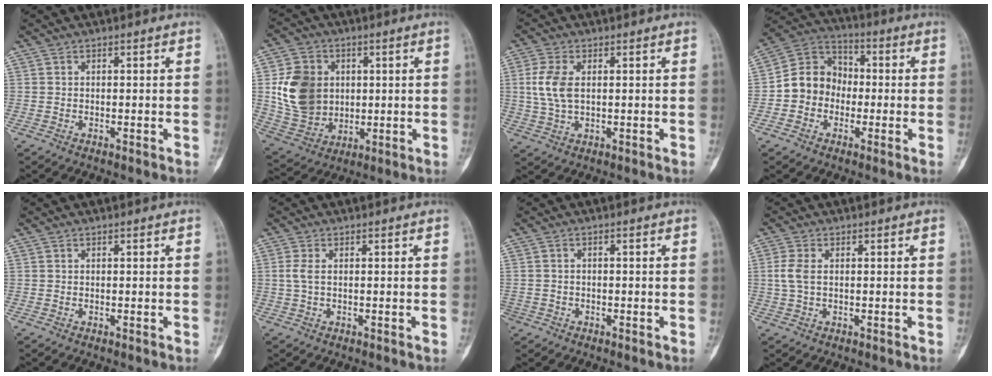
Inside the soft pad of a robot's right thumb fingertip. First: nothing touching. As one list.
[{"total": 14.7, "force": [1.9, 12.0, 8.3], "torque": [-0.128, -0.004, 0.049]}, {"total": 6.7, "force": [1.1, 3.7, 5.5], "torque": [-0.128, 0.002, 0.023]}, {"total": 10.8, "force": [-1.6, 9.4, 5.1], "torque": [-0.064, 0.041, -0.043]}, {"total": 0.0}, {"total": 2.0, "force": [0.2, 0.9, 1.8], "torque": [-0.053, 0.004, 0.006]}, {"total": 1.8, "force": [-1.1, 1.4, -0.1], "torque": [0.012, 0.008, -0.023]}, {"total": 3.4, "force": [0.3, 1.9, 2.8], "torque": [-0.079, 0.004, 0.004]}]